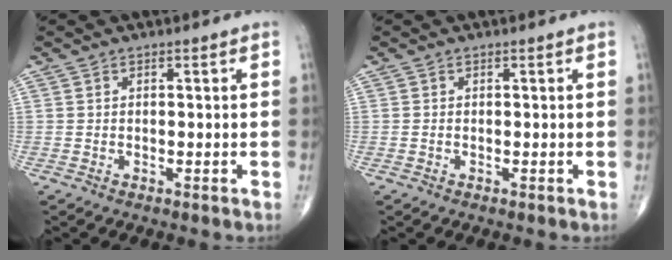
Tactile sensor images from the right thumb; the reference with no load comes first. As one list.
[{"total": 0.0}]